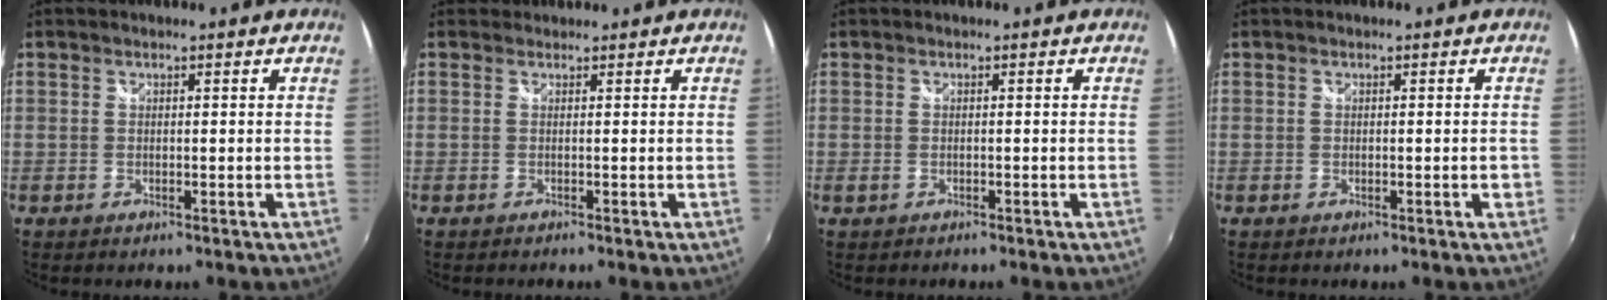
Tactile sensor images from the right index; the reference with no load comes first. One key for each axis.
{"total": 1.3, "fx": 0.6, "fy": 1.1, "fz": 0.3, "tx": -0.006, "ty": 0.001, "tz": 0.006}
{"total": 0.9, "fx": -0.5, "fy": 0.6, "fz": 0.4, "tx": -0.010, "ty": -0.004, "tz": -0.010}
{"total": 1.0, "fx": -0.3, "fy": 0.4, "fz": 0.9, "tx": -0.008, "ty": 0.004, "tz": -0.004}